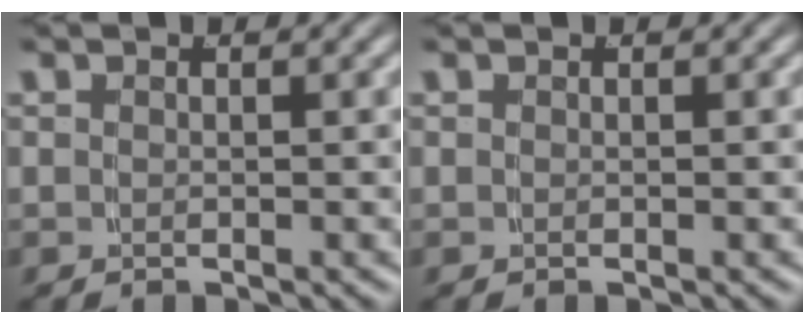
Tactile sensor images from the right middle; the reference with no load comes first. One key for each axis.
{"total": 0.0}